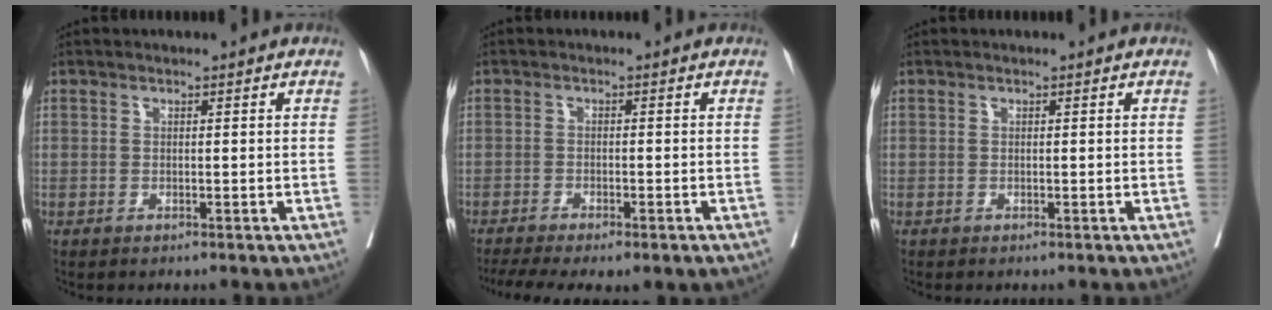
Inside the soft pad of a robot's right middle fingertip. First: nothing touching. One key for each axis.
{"total": 12.3, "fx": -9.2, "fy": 3.6, "fz": 7.4, "tx": -0.141, "ty": -0.015, "tz": -0.131}
{"total": 0.0}